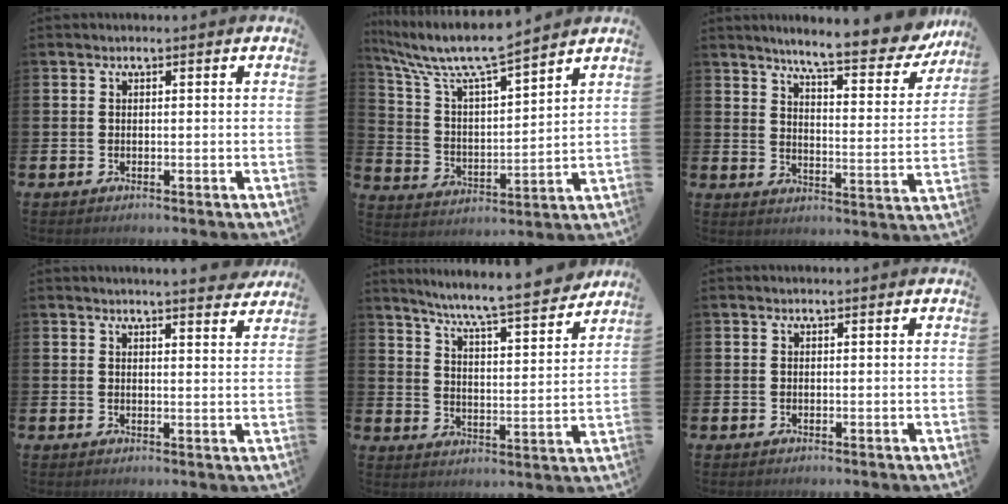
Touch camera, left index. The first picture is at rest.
{"total": 9.4, "force": [8.5, 1.1, 3.9], "torque": [-0.113, -0.051, 0.146]}
{"total": 8.4, "force": [7.6, 0.8, 3.4], "torque": [-0.074, -0.058, 0.127]}
{"total": 3.7, "force": [3.7, -0.4, 0.3], "torque": [-0.004, -0.024, 0.065]}
{"total": 7.7, "force": [7.2, -0.2, 2.7], "torque": [-0.075, -0.059, 0.121]}
{"total": 0.0}